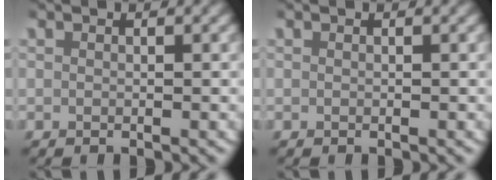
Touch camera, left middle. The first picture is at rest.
{"total": 0.0}